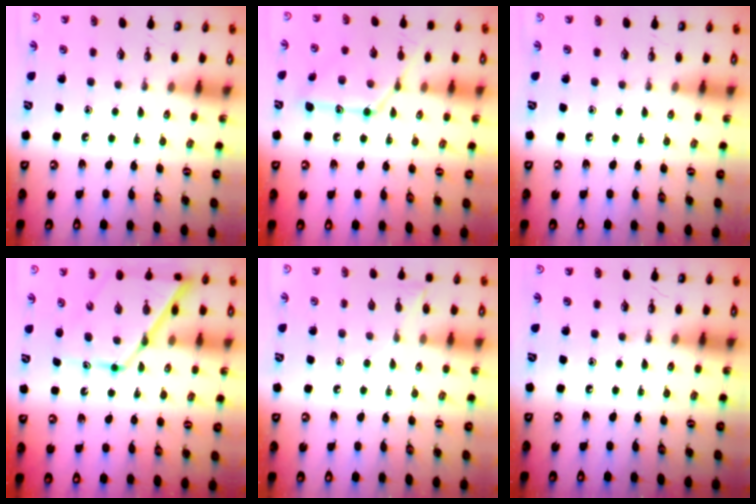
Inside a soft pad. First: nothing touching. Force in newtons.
{"total": 12.5, "press": 12.5, "slide": 0.6}
{"total": 0.0}
{"total": 12.8, "press": 12.8, "slide": 1.1}
{"total": 5.0, "press": 4.9, "slide": 0.5}
{"total": 0.0}